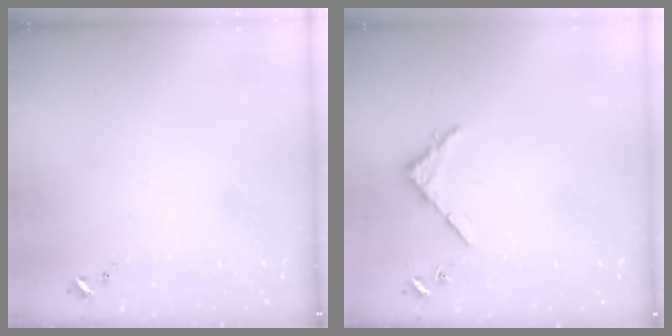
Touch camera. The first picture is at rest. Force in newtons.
{"total": 3.4, "press": 3.4, "slide": 0.4}